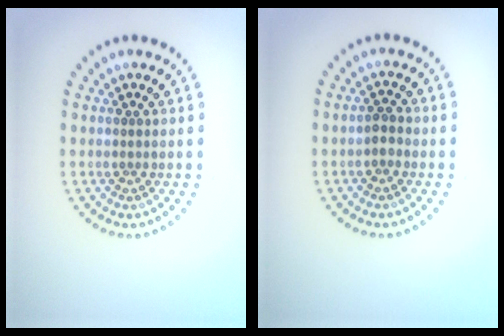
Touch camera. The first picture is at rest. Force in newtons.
{"total": 1.3, "press": 1.2, "slide": 0.4}